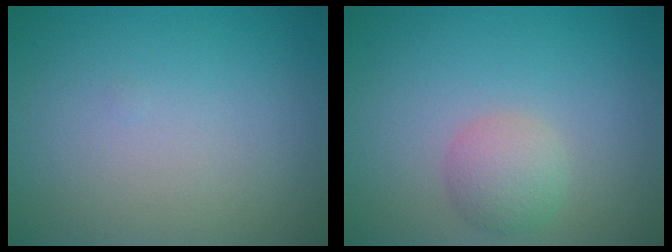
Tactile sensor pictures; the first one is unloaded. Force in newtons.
{"total": 2.6, "press": 2.6, "slide": 0.1}